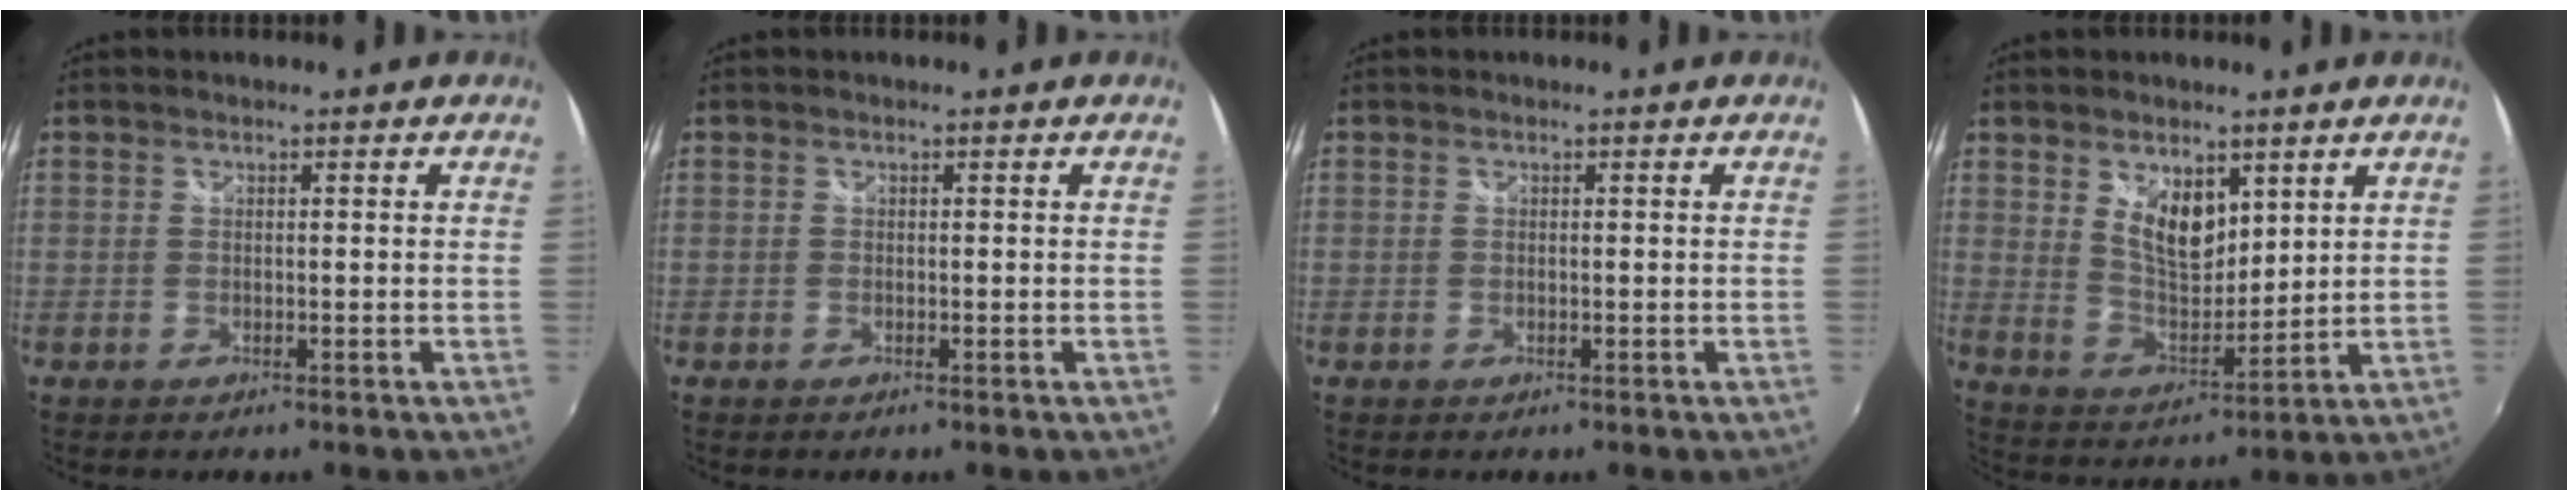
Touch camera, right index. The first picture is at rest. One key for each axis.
{"total": 0.0}
{"total": 0.0}
{"total": 8.7, "fx": 4.2, "fy": 4.6, "fz": 6.0, "tx": -0.099, "ty": -0.004, "tz": 0.084}